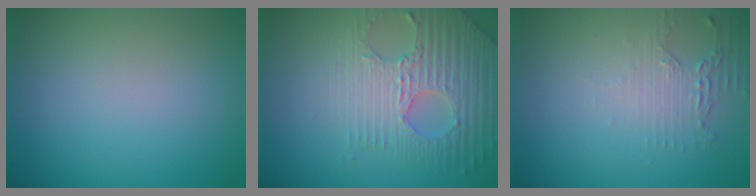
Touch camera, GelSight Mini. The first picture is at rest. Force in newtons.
{"total": 5.4, "press": 4.6, "slide": 2.9}
{"total": 2.2, "press": 1.8, "slide": 1.2}